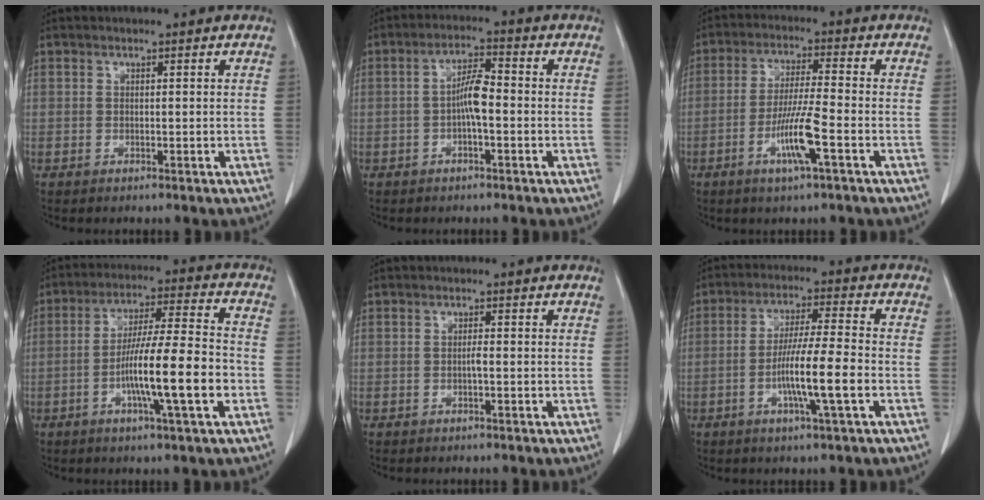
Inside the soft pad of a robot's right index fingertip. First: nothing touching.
{"total": 4.7, "force": [-0.8, 1.0, 4.5], "torque": [-0.084, 0.012, -0.017]}
{"total": 7.8, "force": [-3.1, -0.2, 7.2], "torque": [-0.139, -0.009, -0.060]}
{"total": 13.0, "force": [-3.7, 0.4, 12.5], "torque": [-0.216, -0.001, -0.068]}
{"total": 0.8, "force": [-0.3, 0.0, 0.8], "torque": [-0.013, 0.002, -0.005]}
{"total": 9.2, "force": [-2.7, -0.3, 8.8], "torque": [-0.163, -0.005, -0.053]}